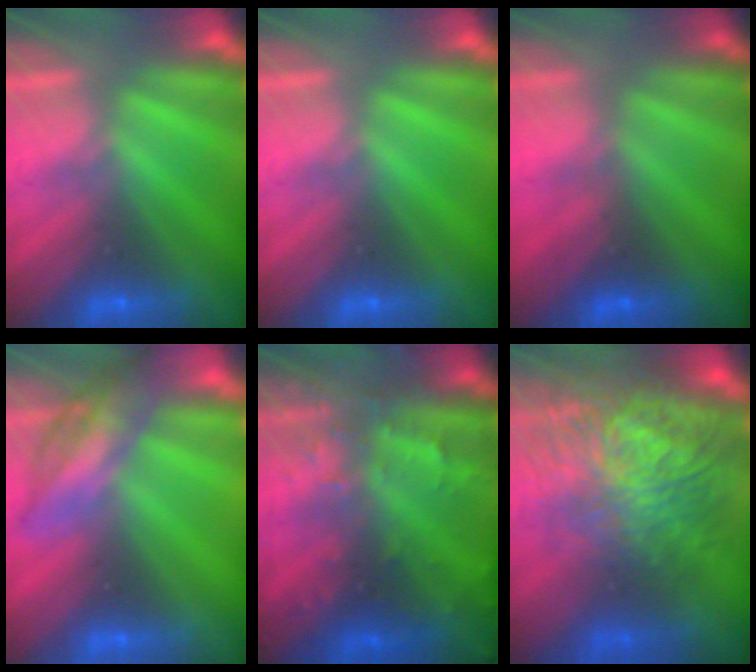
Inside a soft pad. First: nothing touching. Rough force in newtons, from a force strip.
{"total": 0.0}
{"total": 4.9}
{"total": 2.4}
{"total": 9.3}
{"total": 9.1}